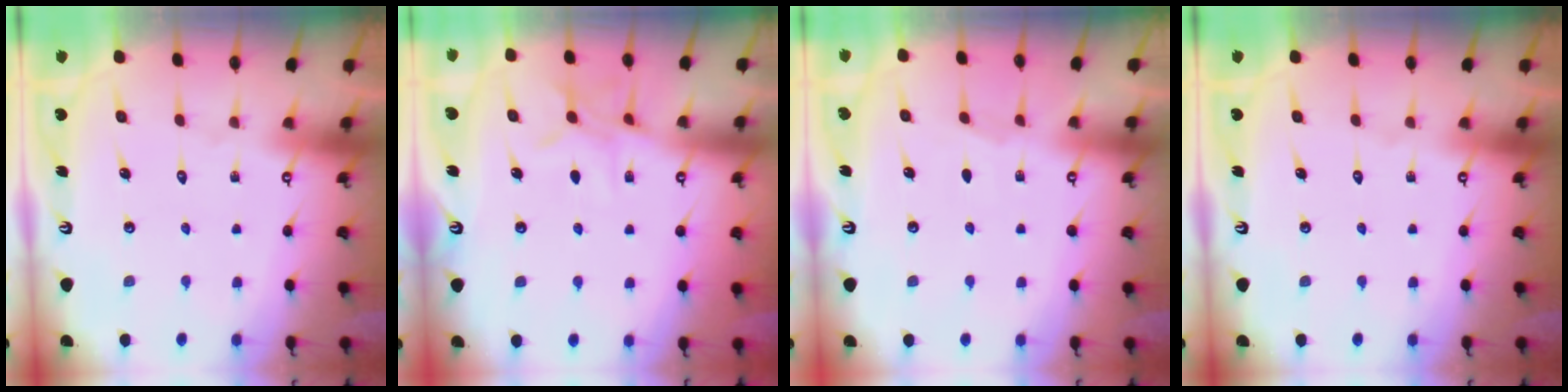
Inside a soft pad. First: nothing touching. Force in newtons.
{"total": 7.1, "press": 7.0, "slide": 0.6}
{"total": 2.3, "press": 2.2, "slide": 0.4}
{"total": 0.0}